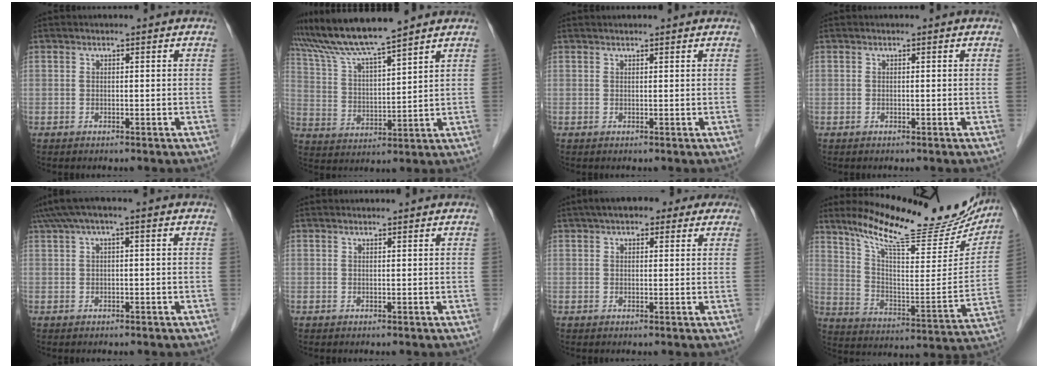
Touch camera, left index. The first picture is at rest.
{"total": 10.7, "force": [9.6, -0.7, 4.7], "torque": [-0.098, 0.014, 0.183]}
{"total": 2.6, "force": [2.5, 0.3, 0.7], "torque": [-0.010, 0.024, 0.031]}
{"total": 0.0}
{"total": 3.5, "force": [1.4, 0.5, 3.2], "torque": [-0.068, 0.032, 0.028]}
{"total": 1.0, "force": [1.0, 0.0, 0.2], "torque": [-0.010, 0.009, 0.016]}
{"total": 8.9, "force": [6.4, 3.8, 4.8], "torque": [-0.057, 0.037, 0.082]}
{"total": 24.0, "force": [20.7, 4.9, 11.2], "torque": [-0.177, -0.035, 0.292]}